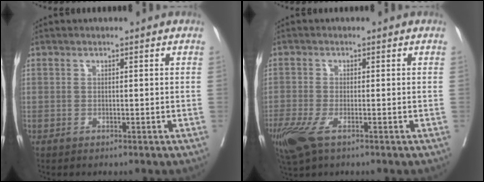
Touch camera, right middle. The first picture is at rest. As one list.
[{"total": 6.4, "force": [-3.7, 2.1, 4.8], "torque": [-0.100, -0.020, -0.071]}]